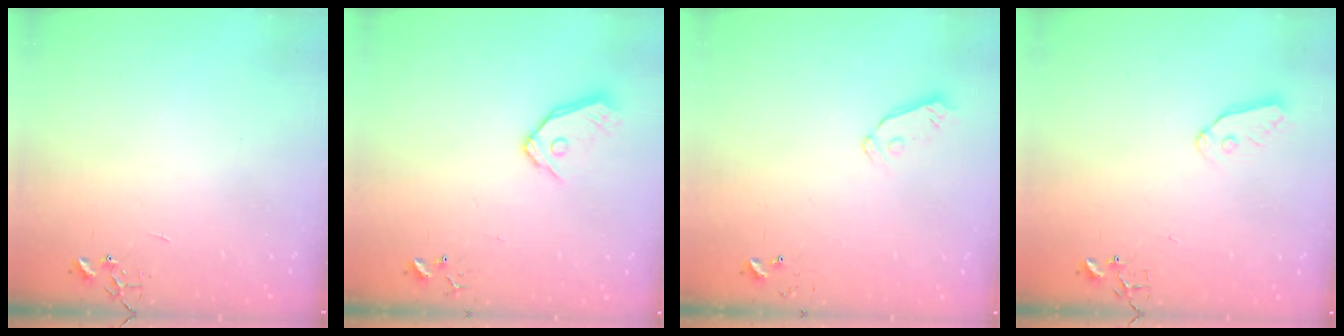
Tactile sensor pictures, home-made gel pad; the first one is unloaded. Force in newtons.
{"total": 10.3, "press": 10.2, "slide": 1.4}
{"total": 5.8, "press": 5.7, "slide": 0.9}
{"total": 7.4, "press": 7.4, "slide": 0.5}